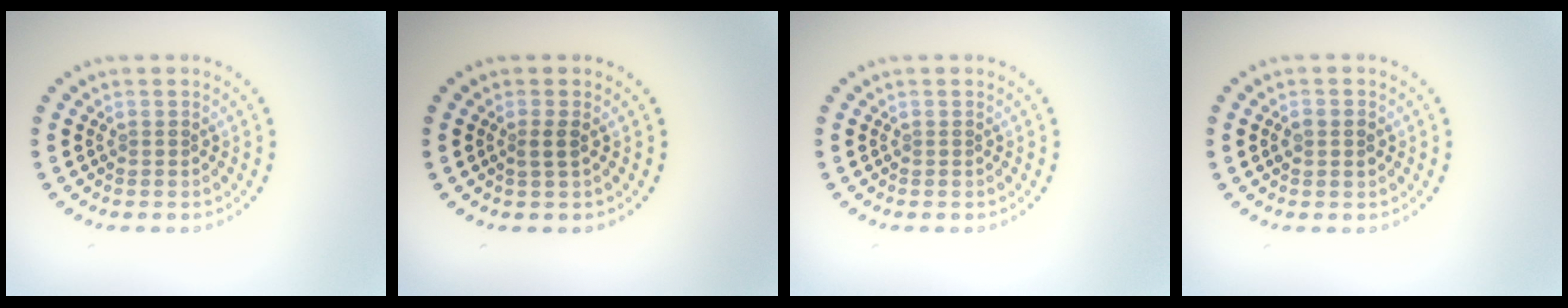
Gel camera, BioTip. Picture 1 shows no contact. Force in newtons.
{"total": 1.3, "press": 0.9, "slide": 0.9}
{"total": 0.0}
{"total": 1.3, "press": 1.3, "slide": 0.2}